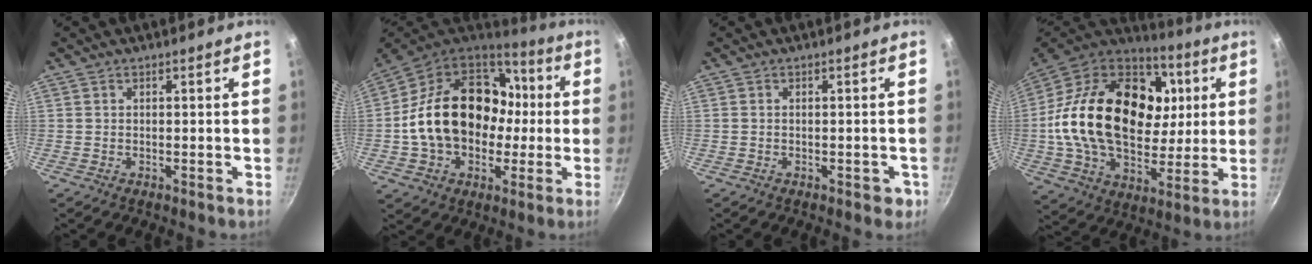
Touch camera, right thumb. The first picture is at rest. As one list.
[{"total": 25.5, "force": [0.0, 18.8, 17.1], "torque": [-0.276, 0.054, 0.008]}, {"total": 2.4, "force": [-0.9, 1.4, 1.8], "torque": [-0.006, 0.012, -0.008]}, {"total": 33.0, "force": [4.6, 22.4, 23.8], "torque": [-0.412, 0.011, 0.078]}]